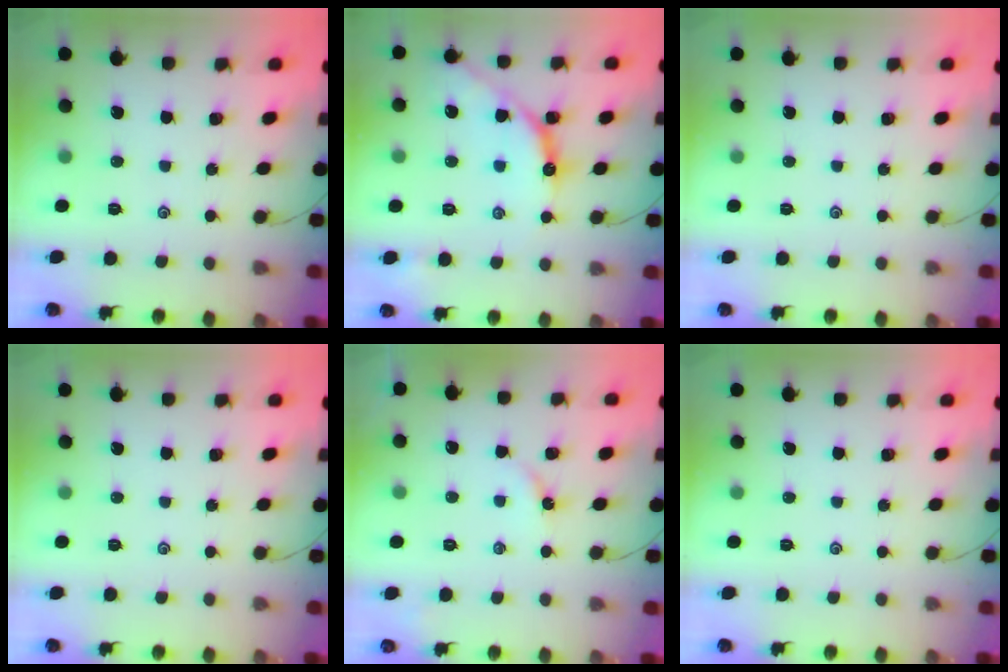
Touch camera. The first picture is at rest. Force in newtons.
{"total": 11.3, "press": 11.3, "slide": 0.9}
{"total": 0.0}
{"total": 0.0}
{"total": 2.4, "press": 2.4, "slide": 0.3}
{"total": 0.0}